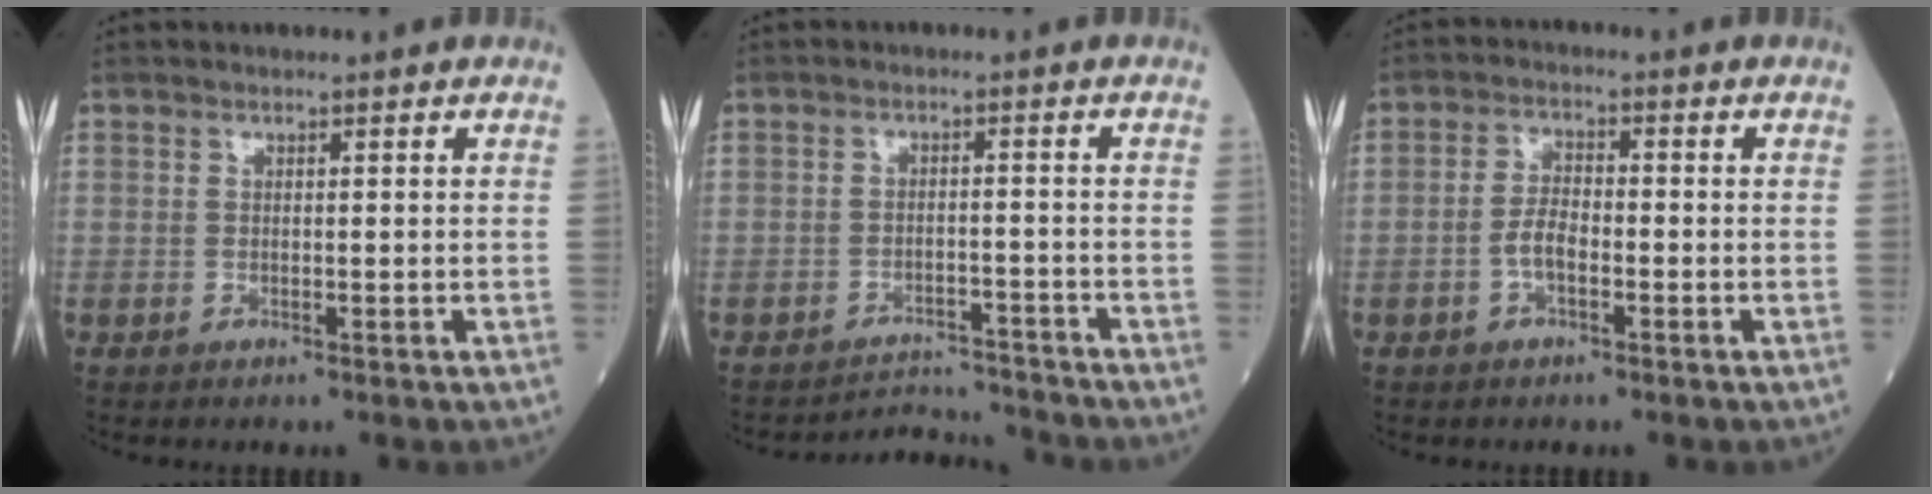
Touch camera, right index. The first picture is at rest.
{"total": 5.0, "force": [-4.7, -0.2, -1.6], "torque": [0.024, 0.009, -0.068]}
{"total": 3.6, "force": [-1.3, 1.5, 3.1], "torque": [-0.062, 0.009, -0.027]}